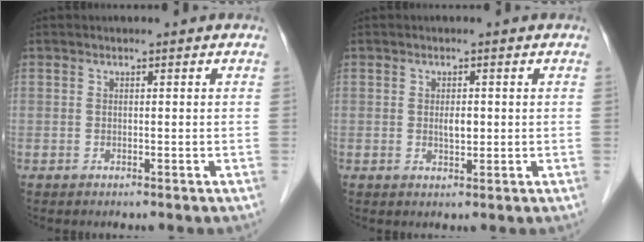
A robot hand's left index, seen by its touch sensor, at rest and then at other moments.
{"total": 1.9, "force": [0.1, 0.9, 1.6], "torque": [-0.023, -0.004, 0.003]}